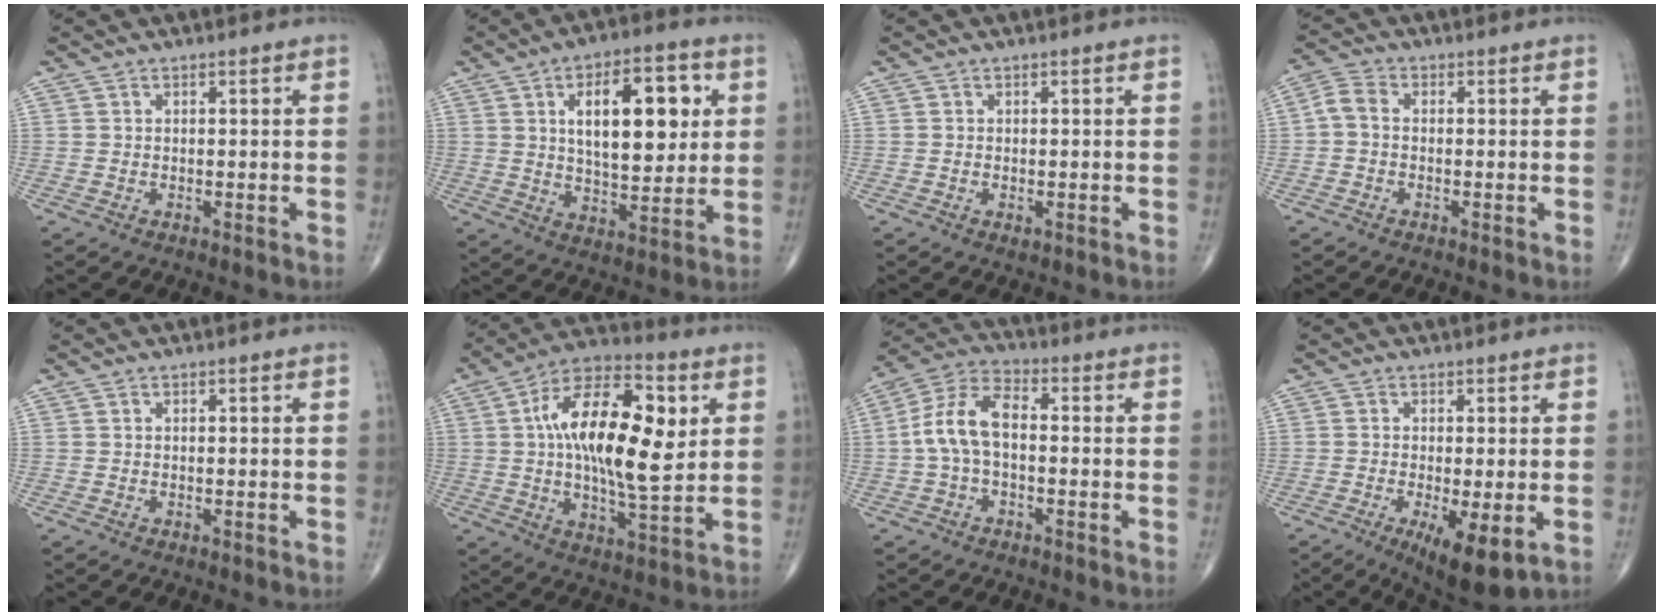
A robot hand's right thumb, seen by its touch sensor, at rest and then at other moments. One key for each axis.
{"total": 17.4, "fx": 4.5, "fy": 8.2, "fz": 14.7, "tx": -0.190, "ty": -0.008, "tz": 0.072}
{"total": 0.7, "fx": -0.2, "fy": 0.4, "fz": 0.5, "tx": -0.011, "ty": -0.001, "tz": -0.002}
{"total": 3.4, "fx": -0.5, "fy": 2.3, "fz": 2.5, "tx": -0.051, "ty": 0.010, "tz": -0.021}
{"total": 0.0}
{"total": 21.7, "fx": 3.9, "fy": 9.4, "fz": 19.2, "tx": -0.307, "ty": 0.003, "tz": 0.055}
{"total": 9.7, "fx": -0.6, "fy": 5.3, "fz": 8.2, "tx": -0.167, "ty": 0.034, "tz": -0.020}
{"total": 8.9, "fx": -2.7, "fy": 2.8, "fz": 8.0, "tx": -0.130, "ty": -0.021, "tz": -0.039}